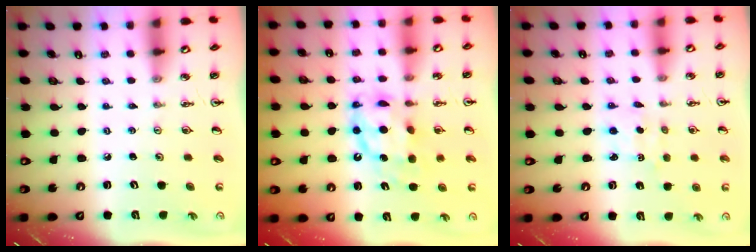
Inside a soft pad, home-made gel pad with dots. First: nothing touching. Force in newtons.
{"total": 12.0, "press": 12.0, "slide": 1.2}
{"total": 1.8, "press": 1.8, "slide": 0.5}